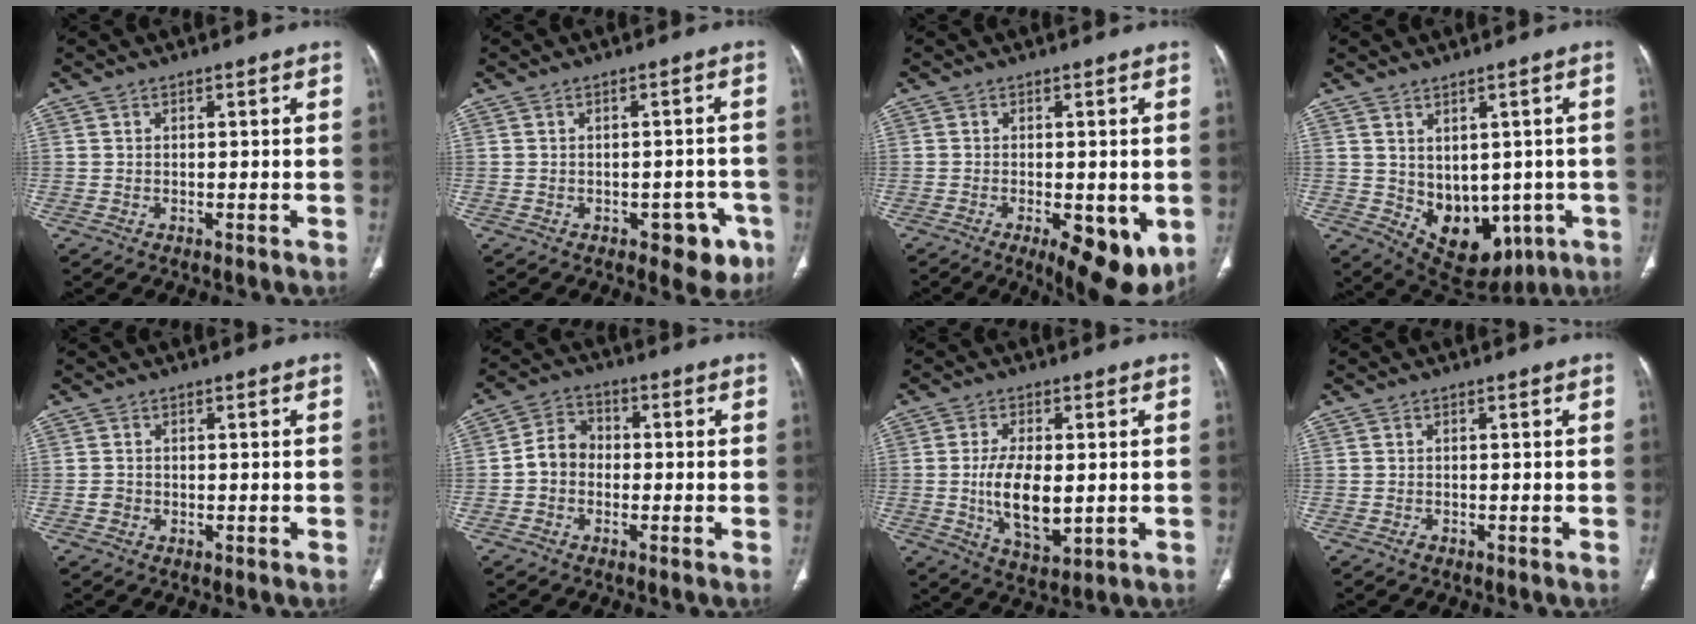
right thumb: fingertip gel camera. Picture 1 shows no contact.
{"total": 6.5, "force": [-3.2, 3.8, 4.3], "torque": [-0.017, 0.015, -0.034]}
{"total": 11.1, "force": [-3.6, 4.4, 9.6], "torque": [-0.121, -0.017, -0.042]}
{"total": 12.5, "force": [-2.3, 9.1, 8.3], "torque": [-0.081, 0.004, 0.002]}
{"total": 1.3, "force": [-0.2, 1.2, 0.4], "torque": [-0.004, 0.003, -0.004]}
{"total": 5.9, "force": [-1.0, 4.9, 3.1], "torque": [-0.038, 0.022, -0.031]}
{"total": 10.1, "force": [-0.6, 4.9, 8.9], "torque": [-0.154, -0.016, -0.002]}
{"total": 0.7, "force": [-0.5, 0.5, 0.3], "torque": [-0.006, 0.000, -0.010]}